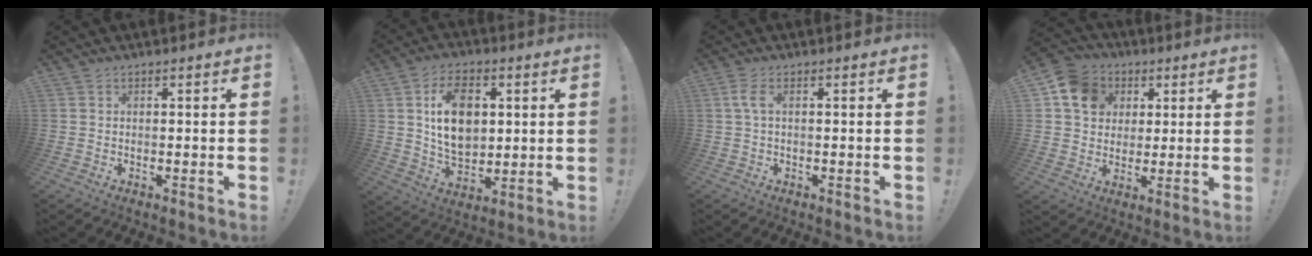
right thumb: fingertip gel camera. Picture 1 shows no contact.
{"total": 14.3, "force": [3.6, 9.8, 9.8], "torque": [-0.143, -0.007, 0.063]}
{"total": 3.0, "force": [0.4, 0.8, 2.9], "torque": [-0.055, 0.004, 0.009]}
{"total": 11.9, "force": [4.1, 10.1, 4.7], "torque": [-0.066, -0.010, 0.085]}